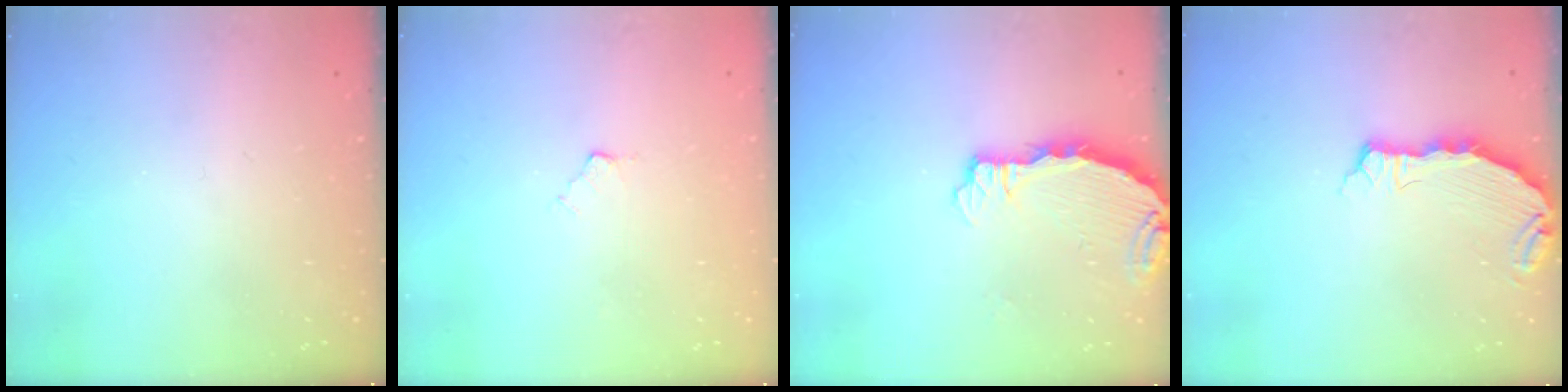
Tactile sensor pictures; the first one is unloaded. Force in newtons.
{"total": 2.9, "press": 2.9, "slide": 0.5}
{"total": 3.8, "press": 3.7, "slide": 0.4}
{"total": 7.4, "press": 5.7, "slide": 4.7}